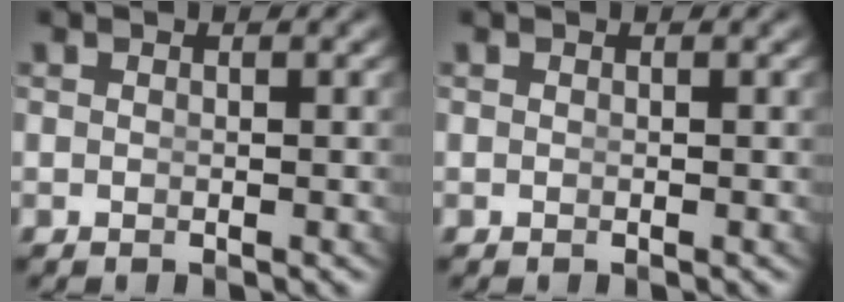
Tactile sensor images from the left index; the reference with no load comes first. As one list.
[{"total": 0.0}]